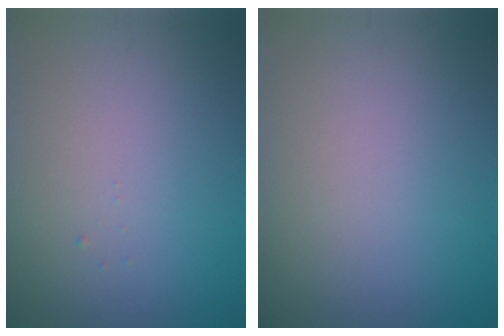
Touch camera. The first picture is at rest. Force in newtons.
{"total": 0.0}